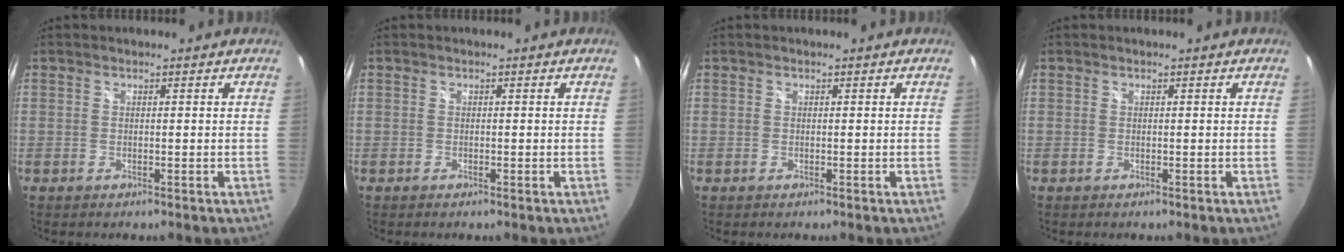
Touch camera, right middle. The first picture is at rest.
{"total": 0.0}
{"total": 0.0}
{"total": 0.0}